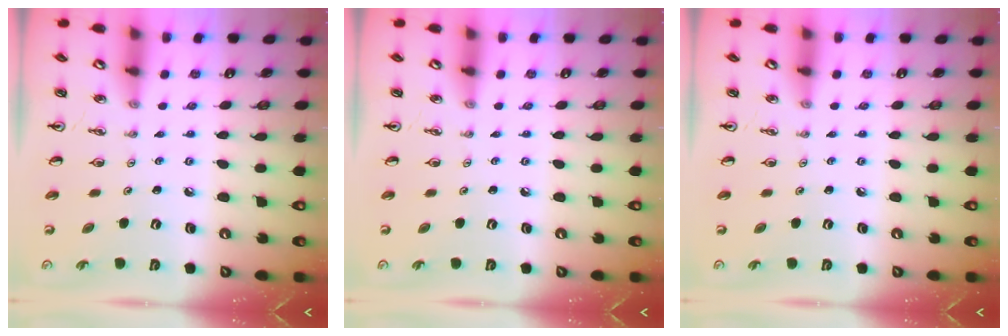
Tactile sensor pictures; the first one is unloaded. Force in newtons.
{"total": 0.0}
{"total": 0.0}